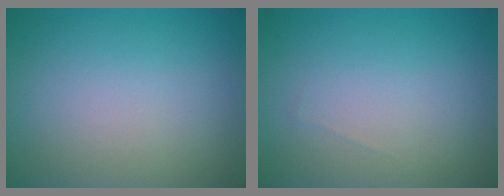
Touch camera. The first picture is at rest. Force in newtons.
{"total": 0.0}